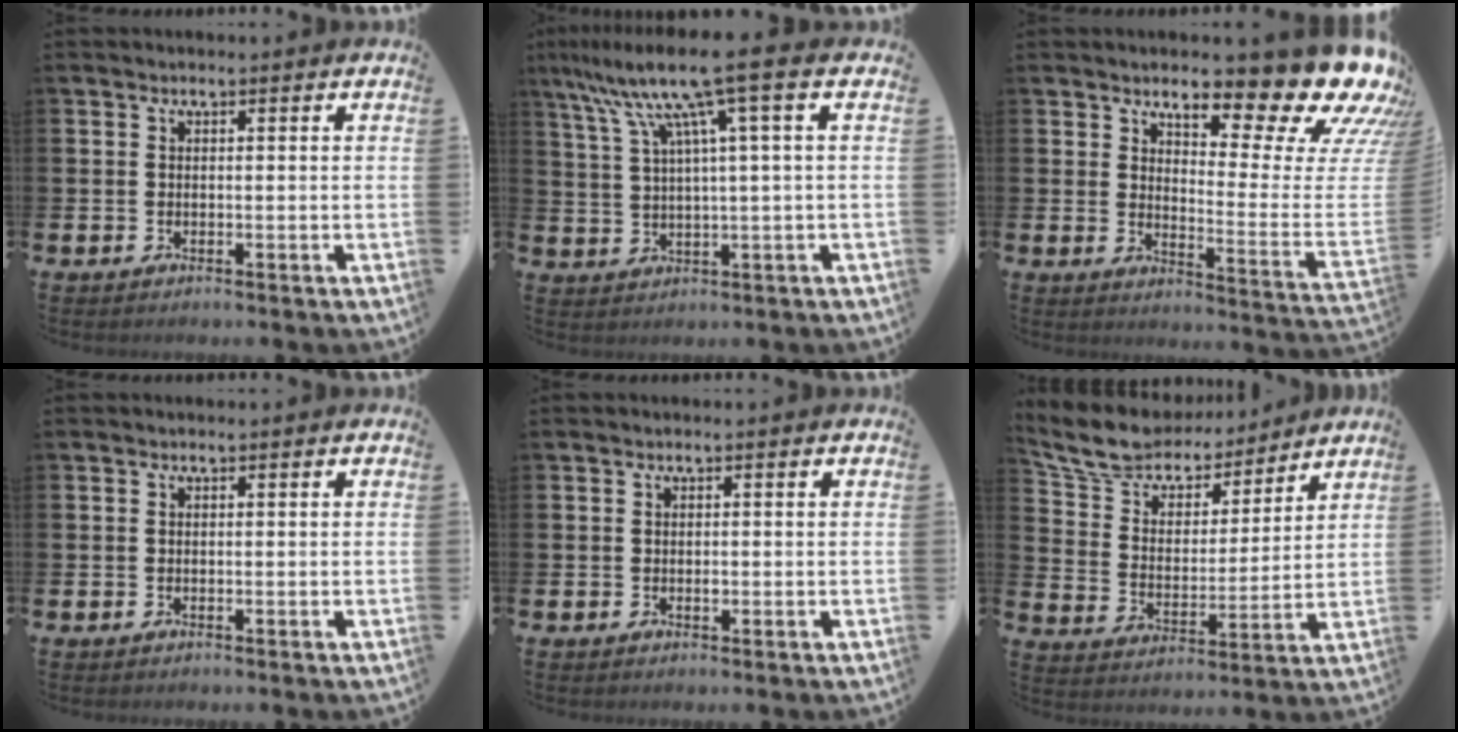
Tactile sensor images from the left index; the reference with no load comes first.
{"total": 10.6, "force": [5.6, 0.3, 9.0], "torque": [-0.207, -0.018, 0.086]}
{"total": 13.0, "force": [10.3, 3.6, 6.9], "torque": [-0.098, -0.098, 0.163]}
{"total": 0.0}
{"total": 0.7, "force": [0.0, 0.4, 0.5], "torque": [-0.004, -0.002, -0.002]}
{"total": 9.3, "force": [8.6, 3.3, 1.8], "torque": [-0.081, -0.057, 0.154]}